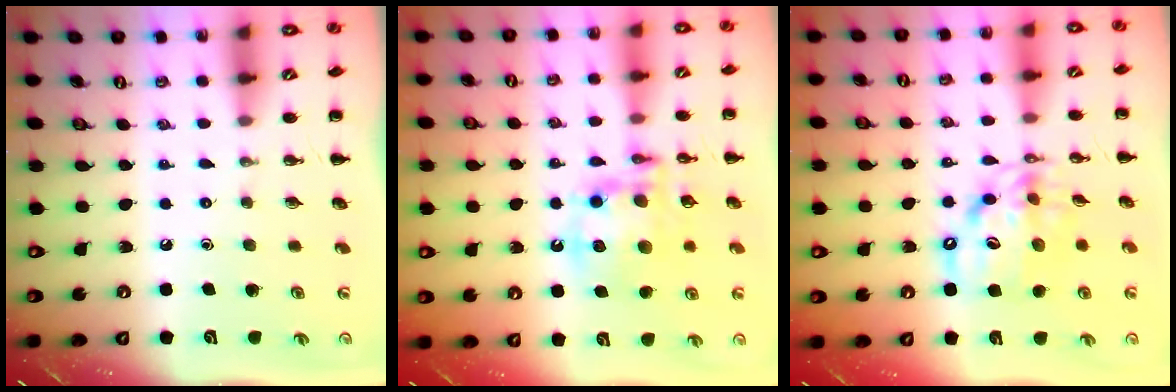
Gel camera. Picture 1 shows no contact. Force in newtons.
{"total": 14.2, "press": 13.8, "slide": 3.4}
{"total": 11.7, "press": 11.1, "slide": 3.7}